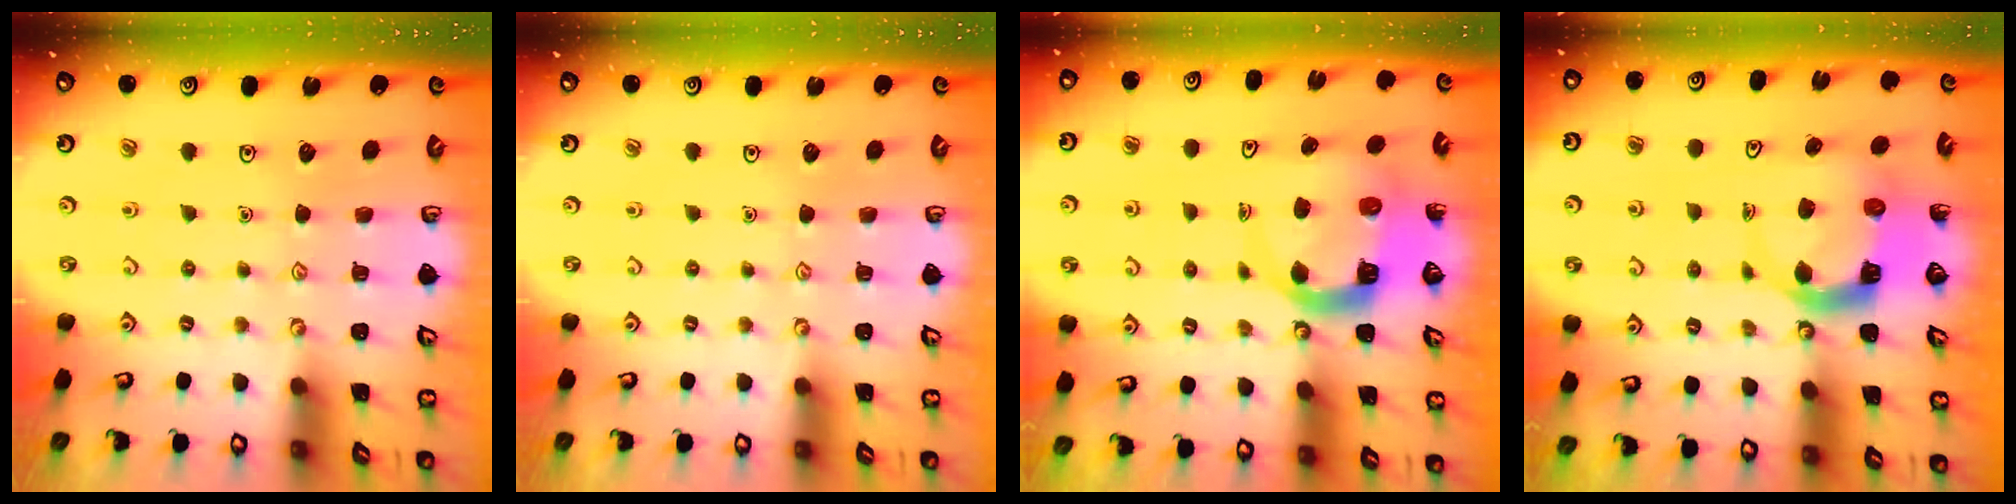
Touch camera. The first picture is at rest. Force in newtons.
{"total": 0.0}
{"total": 8.2, "press": 8.1, "slide": 1.1}
{"total": 5.3, "press": 5.3, "slide": 0.7}